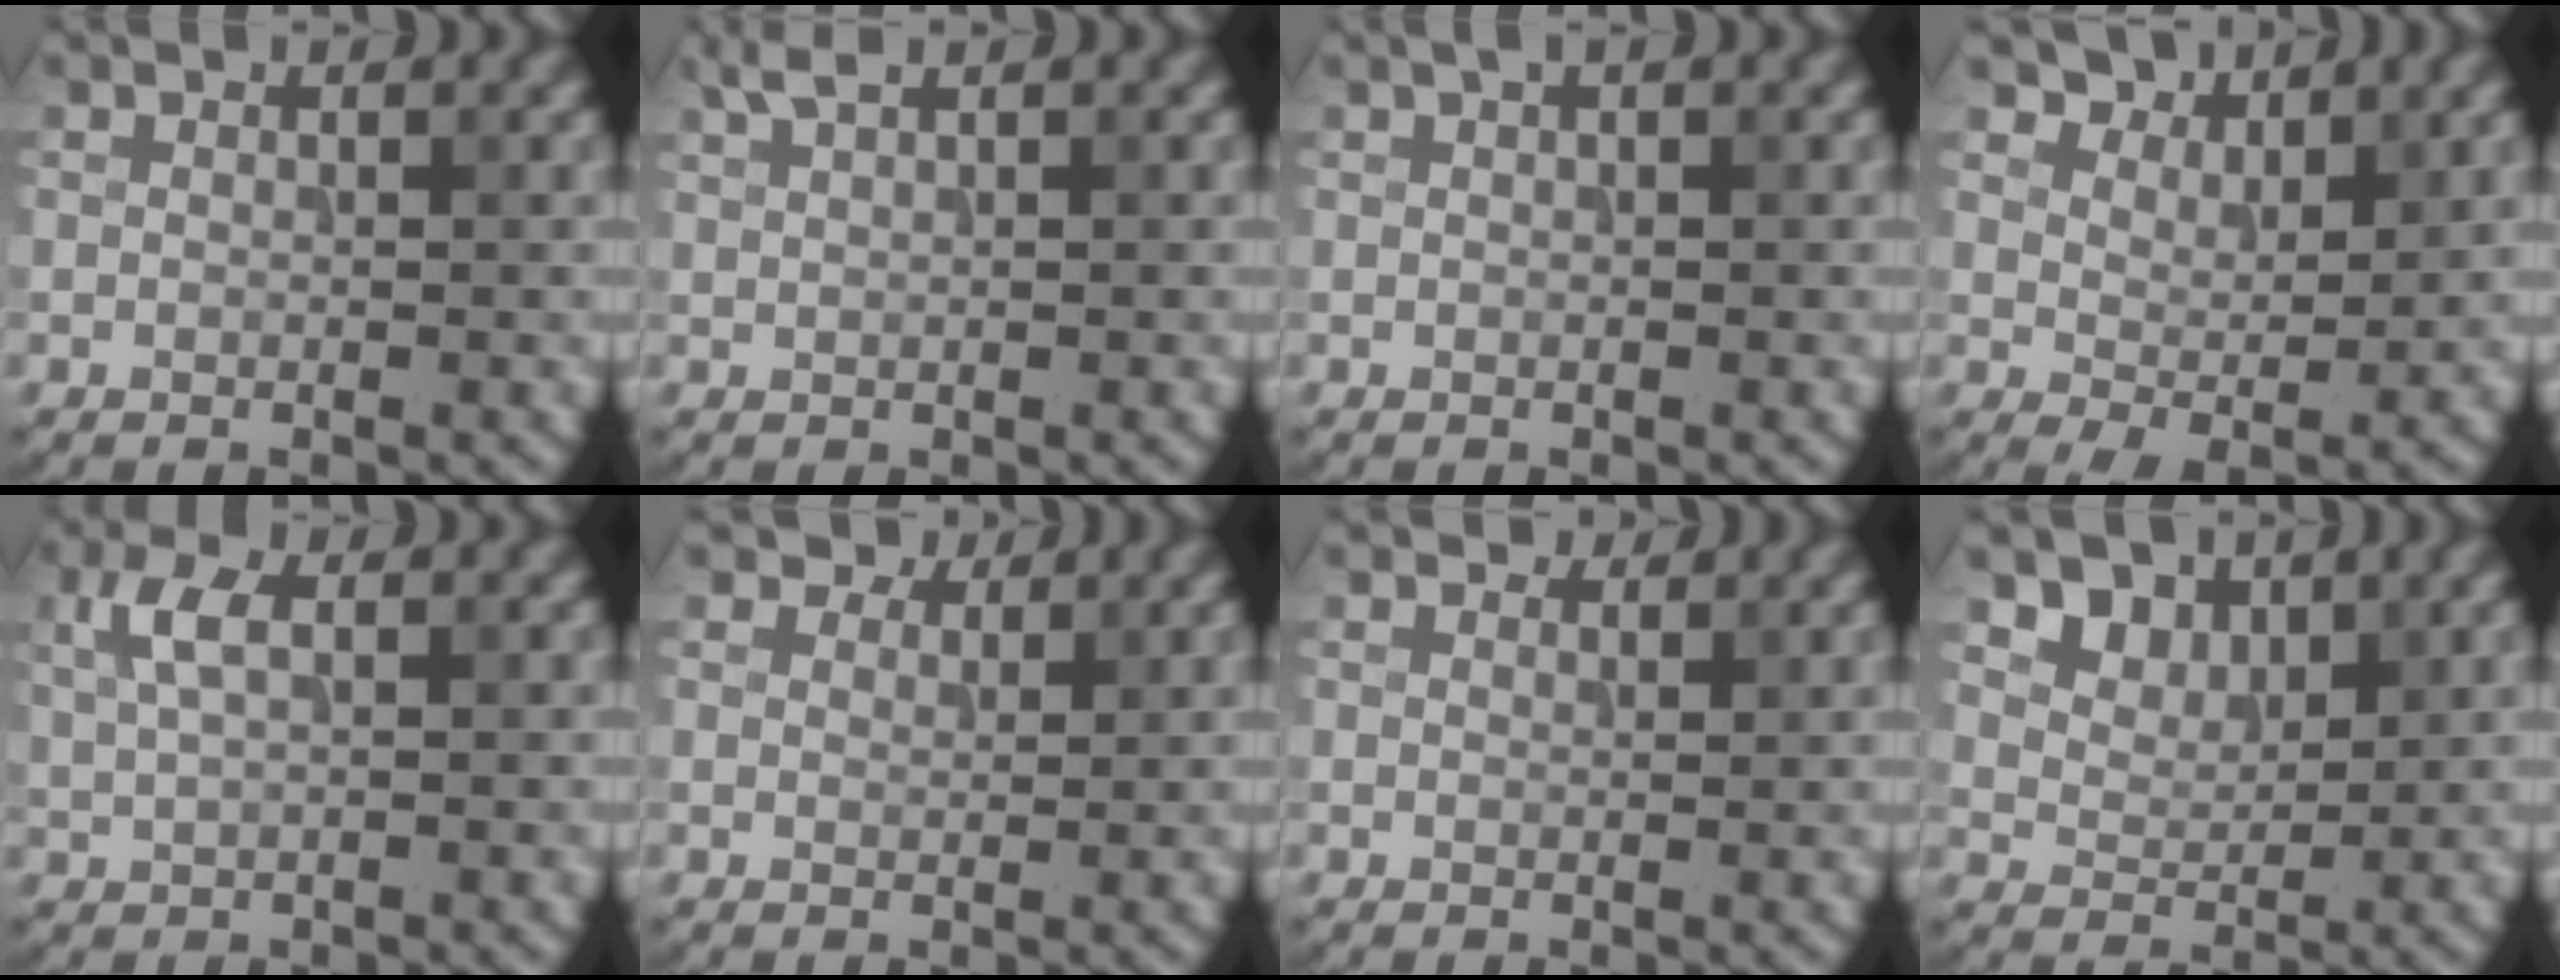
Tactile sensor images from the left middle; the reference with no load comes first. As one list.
[{"total": 1.7, "force": [1.3, 0.4, 1.1], "torque": [-0.020, 0.003, 0.027]}, {"total": 0.7, "force": [0.4, 0.2, 0.6], "torque": [-0.009, 0.006, 0.008]}, {"total": 4.0, "force": [3.2, 1.7, 1.7], "torque": [-0.037, -0.006, 0.056]}, {"total": 2.9, "force": [1.0, 1.4, 2.3], "torque": [-0.053, 0.007, 0.020]}, {"total": 2.5, "force": [2.2, 1.0, 0.6], "torque": [-0.016, -0.004, 0.035]}, {"total": 2.1, "force": [1.9, 0.7, 0.5], "torque": [-0.015, 0.002, 0.020]}, {"total": 3.6, "force": [2.3, 2.4, 1.3], "torque": [-0.035, -0.024, 0.059]}]